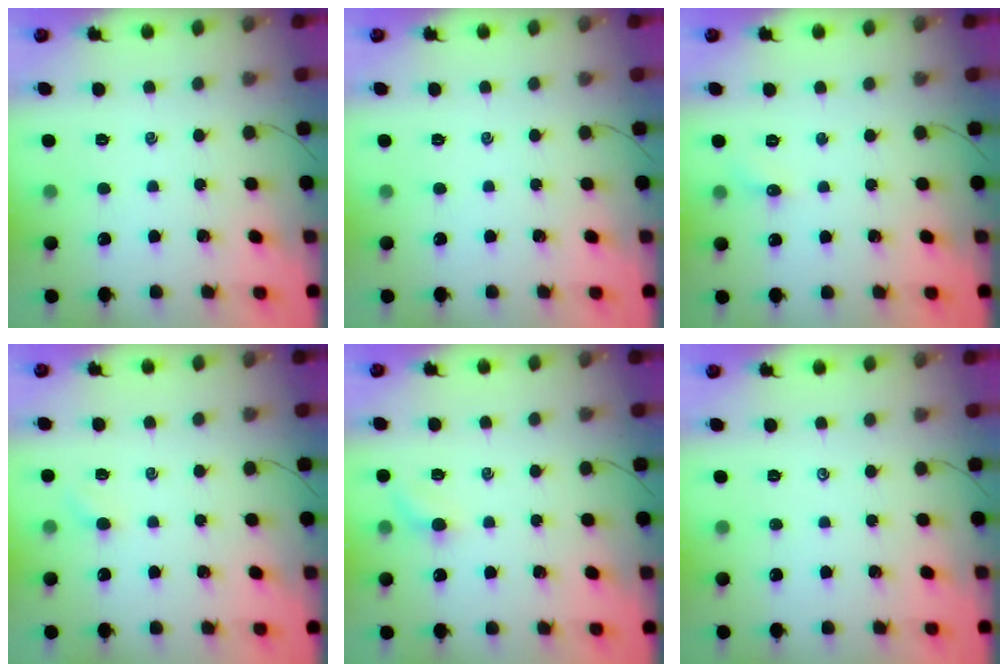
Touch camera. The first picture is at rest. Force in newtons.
{"total": 0.0}
{"total": 3.9, "press": 3.7, "slide": 1.3}
{"total": 2.6, "press": 2.5, "slide": 0.8}
{"total": 4.9, "press": 4.8, "slide": 1.3}
{"total": 0.0}